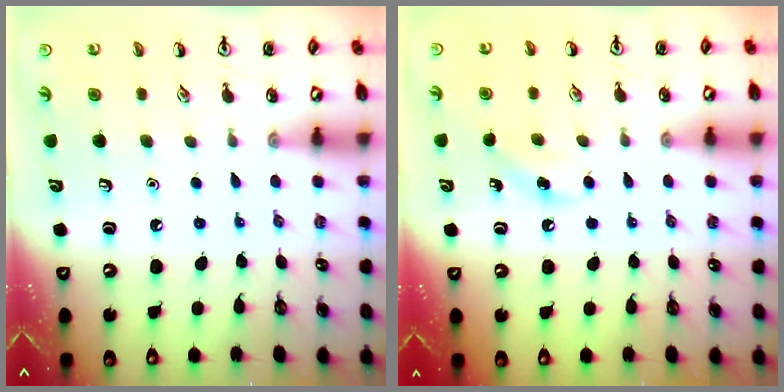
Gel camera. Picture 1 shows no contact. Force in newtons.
{"total": 5.7, "press": 5.4, "slide": 1.9}